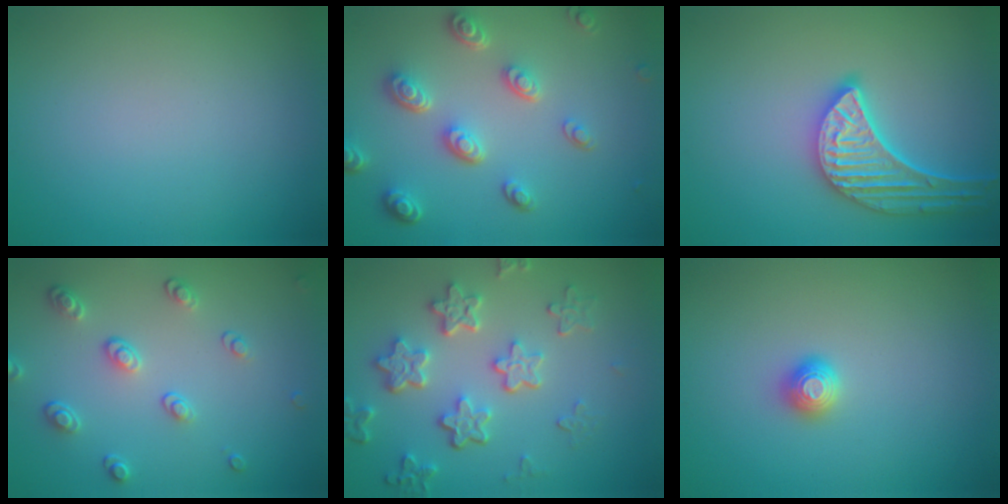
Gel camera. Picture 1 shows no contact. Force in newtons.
{"total": 4.8, "press": 3.7, "slide": 3.0}
{"total": 5.3, "press": 4.7, "slide": 2.5}
{"total": 2.8, "press": 2.5, "slide": 1.1}
{"total": 5.4, "press": 4.2, "slide": 3.4}
{"total": 1.3, "press": 1.2, "slide": 0.5}